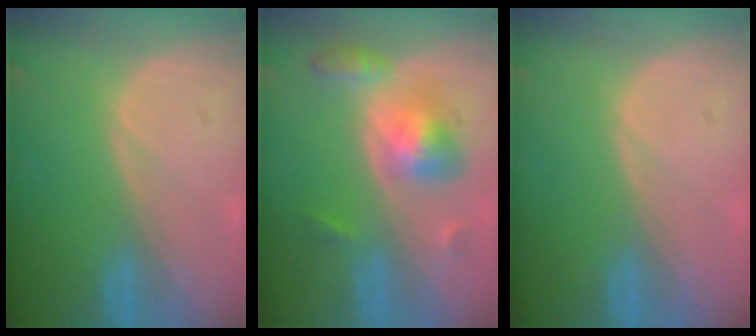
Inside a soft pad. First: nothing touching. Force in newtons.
{"total": 6.1, "press": 6.1, "slide": 0.3}
{"total": 0.0}